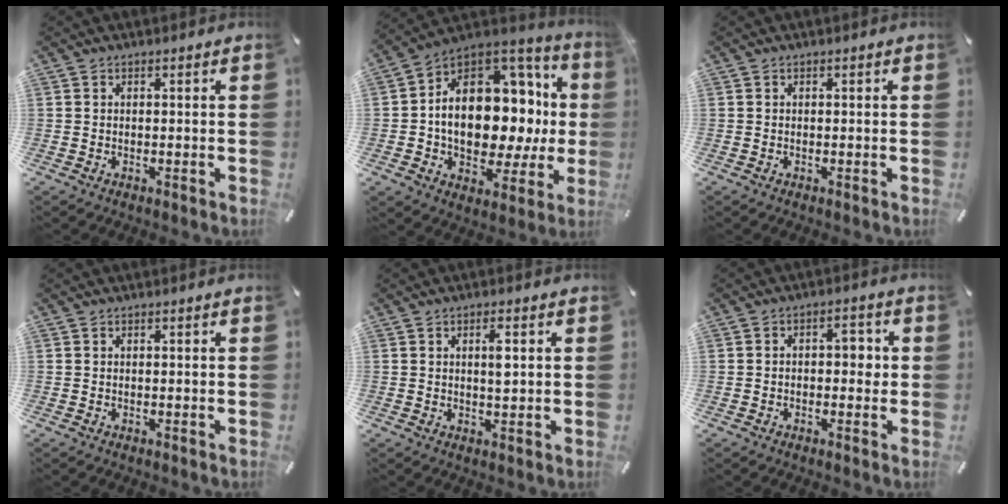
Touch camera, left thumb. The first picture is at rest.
{"total": 19.5, "force": [-0.2, 13.4, 14.1], "torque": [-0.219, -0.032, 0.000]}
{"total": 0.0}
{"total": 0.0}
{"total": 3.3, "force": [0.8, 1.0, 3.1], "torque": [-0.056, 0.002, 0.009]}
{"total": 4.3, "force": [-0.2, 2.6, 3.4], "torque": [-0.050, 0.007, -0.012]}